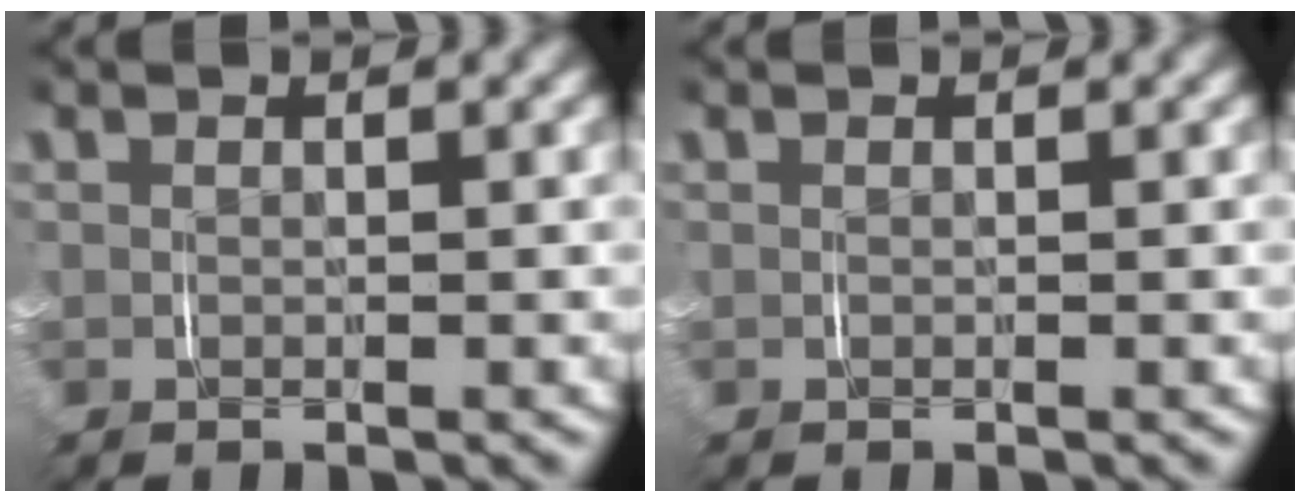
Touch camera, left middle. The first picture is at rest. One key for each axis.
{"total": 0.0}